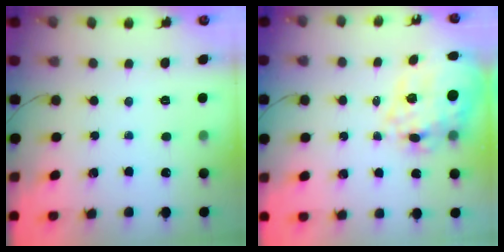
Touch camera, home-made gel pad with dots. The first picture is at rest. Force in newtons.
{"total": 15.8, "press": 15.4, "slide": 3.3}